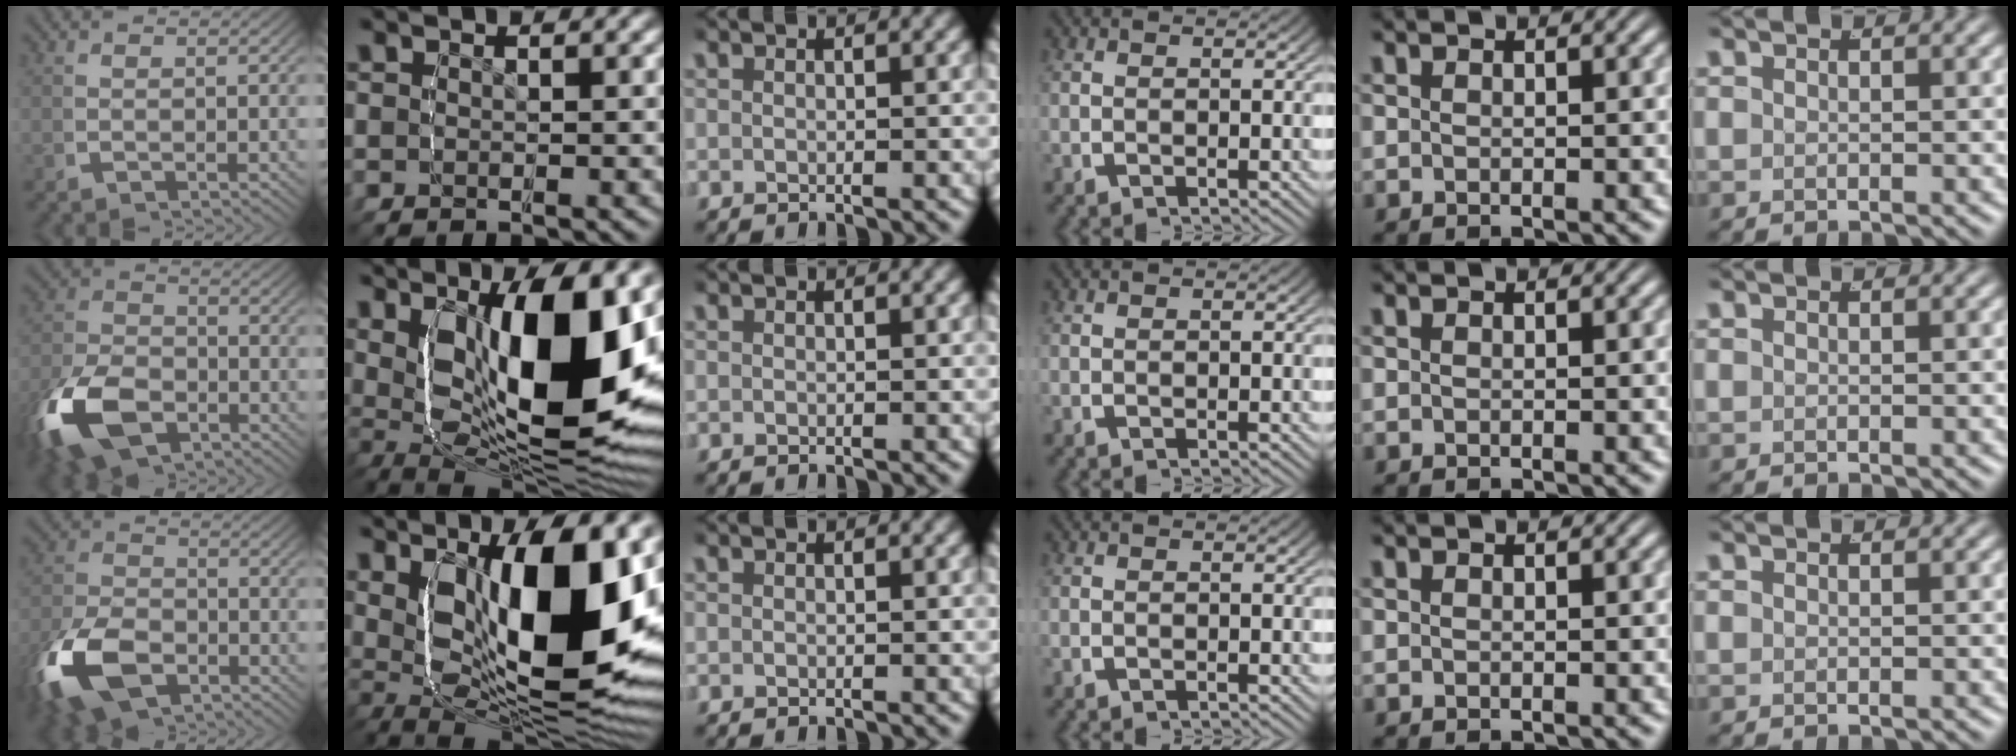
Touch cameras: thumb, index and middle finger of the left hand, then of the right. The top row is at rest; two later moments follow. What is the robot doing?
{"motion": "lift_and_place", "object": "markers"}